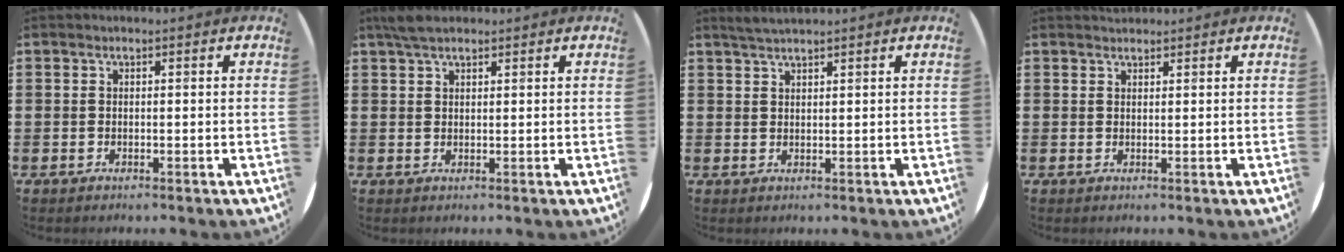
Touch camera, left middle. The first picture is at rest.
{"total": 2.9, "force": [2.3, 1.0, 1.5], "torque": [-0.035, 0.007, 0.044]}
{"total": 1.8, "force": [1.7, 0.0, 0.7], "torque": [-0.015, 0.000, 0.033]}
{"total": 1.0, "force": [1.0, 0.1, 0.0], "torque": [0.000, 0.001, 0.019]}